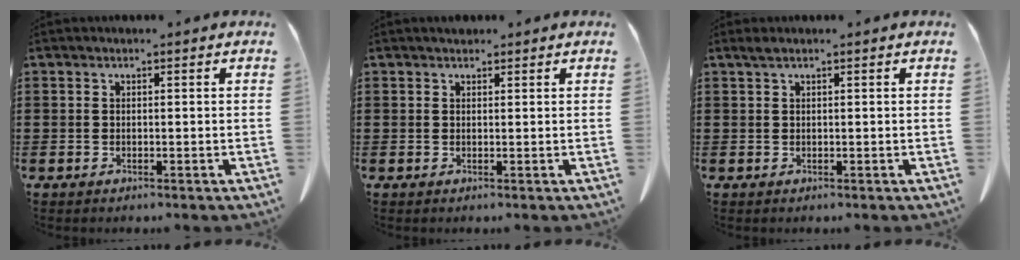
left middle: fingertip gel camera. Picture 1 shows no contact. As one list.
[{"total": 0.8, "force": [0.7, 0.4, 0.1], "torque": [-0.003, 0.004, 0.014]}, {"total": 0.6, "force": [0.4, 0.0, 0.5], "torque": [-0.011, 0.001, 0.007]}]